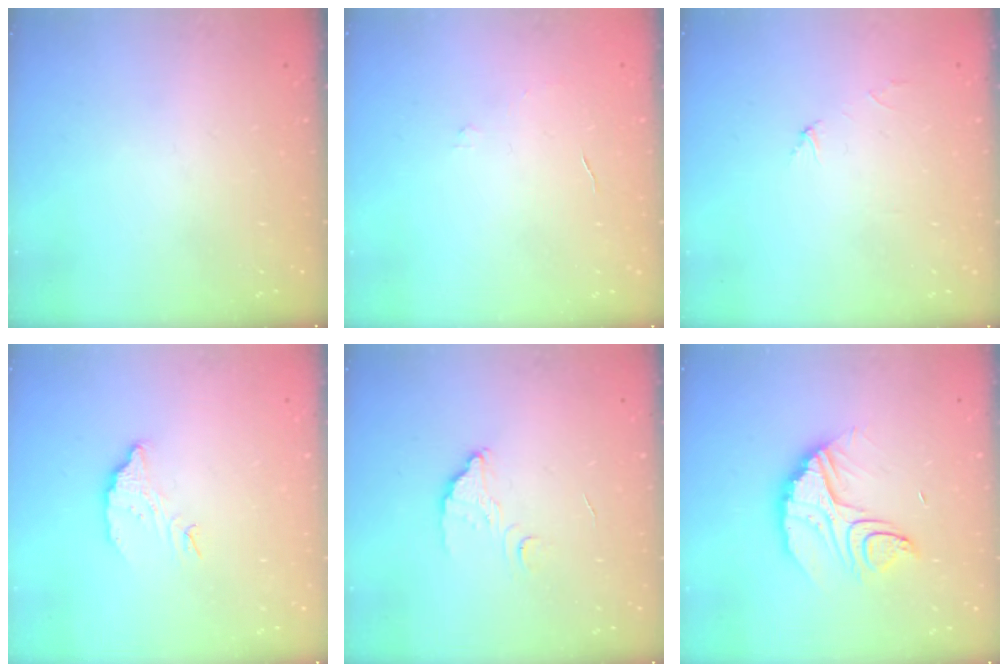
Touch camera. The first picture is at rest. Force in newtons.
{"total": 2.9, "press": 2.9, "slide": 0.2}
{"total": 2.9, "press": 2.9, "slide": 0.3}
{"total": 5.9, "press": 5.9, "slide": 0.3}
{"total": 3.4, "press": 3.4, "slide": 0.2}
{"total": 11.5, "press": 11.5, "slide": 0.8}